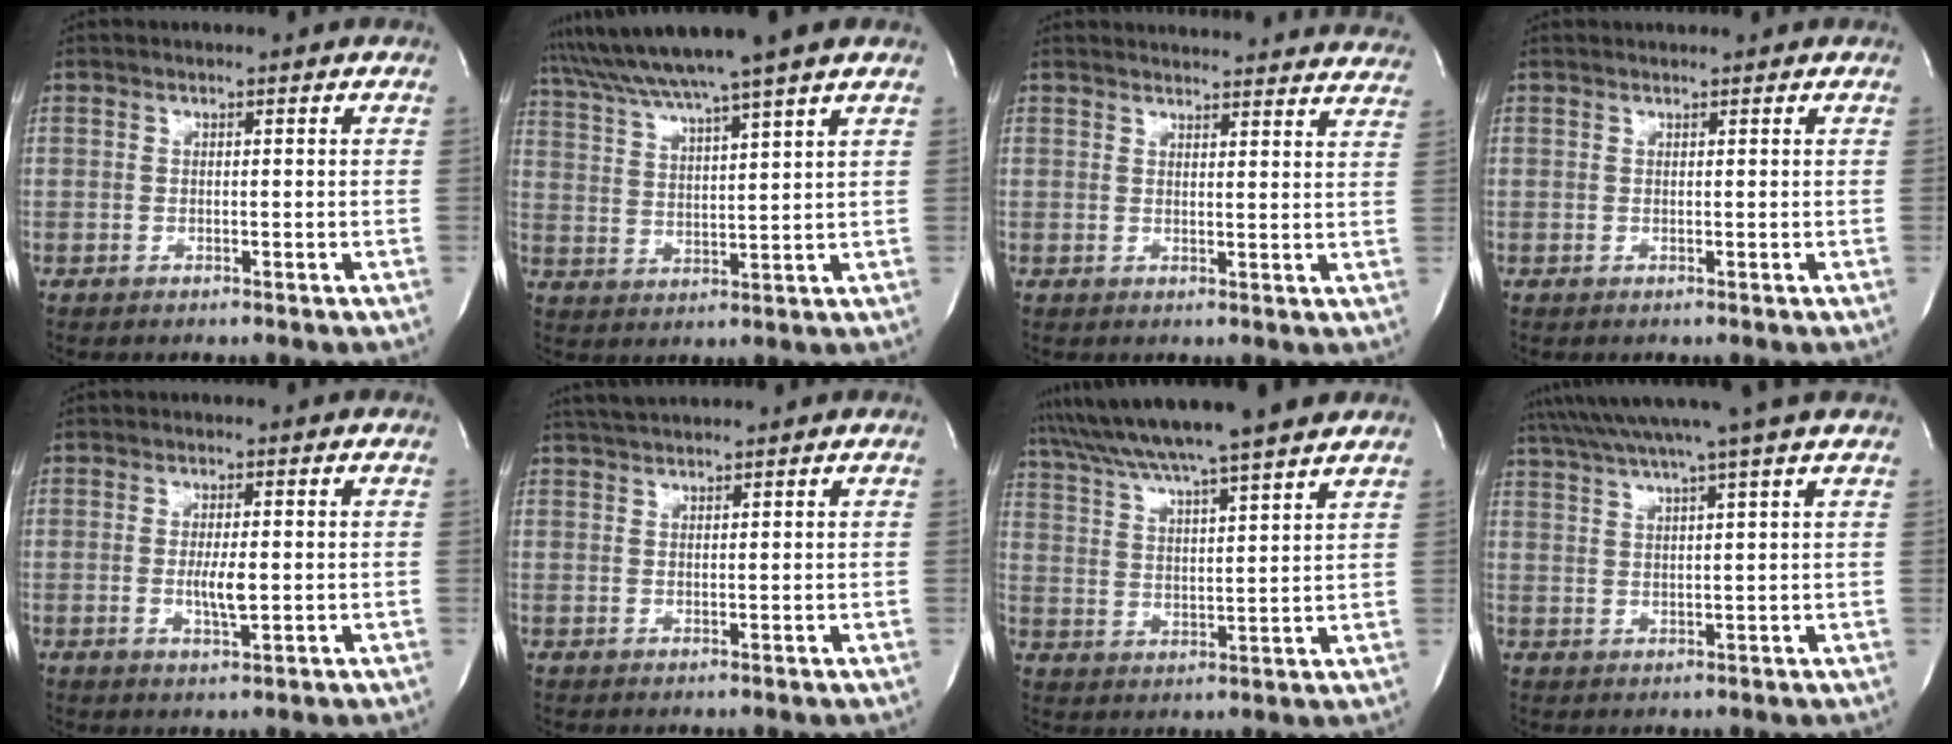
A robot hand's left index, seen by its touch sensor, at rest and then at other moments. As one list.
[{"total": 12.5, "force": [10.4, -1.9, 6.6], "torque": [-0.122, 0.023, 0.170]}, {"total": 24.5, "force": [23.7, 3.3, 5.2], "torque": [-0.078, -0.047, 0.268]}, {"total": 1.3, "force": [1.3, 0.0, 0.2], "torque": [-0.005, 0.016, 0.022]}, {"total": 3.5, "force": [-0.4, 0.7, 3.4], "torque": [-0.067, -0.006, -0.005]}, {"total": 3.5, "force": [3.3, -0.1, 1.2], "torque": [-0.025, 0.022, 0.063]}, {"total": 17.0, "force": [14.8, -0.7, 8.4], "torque": [-0.151, 0.021, 0.226]}, {"total": 11.5, "force": [9.6, -2.4, 5.8], "torque": [-0.104, 0.006, 0.138]}]